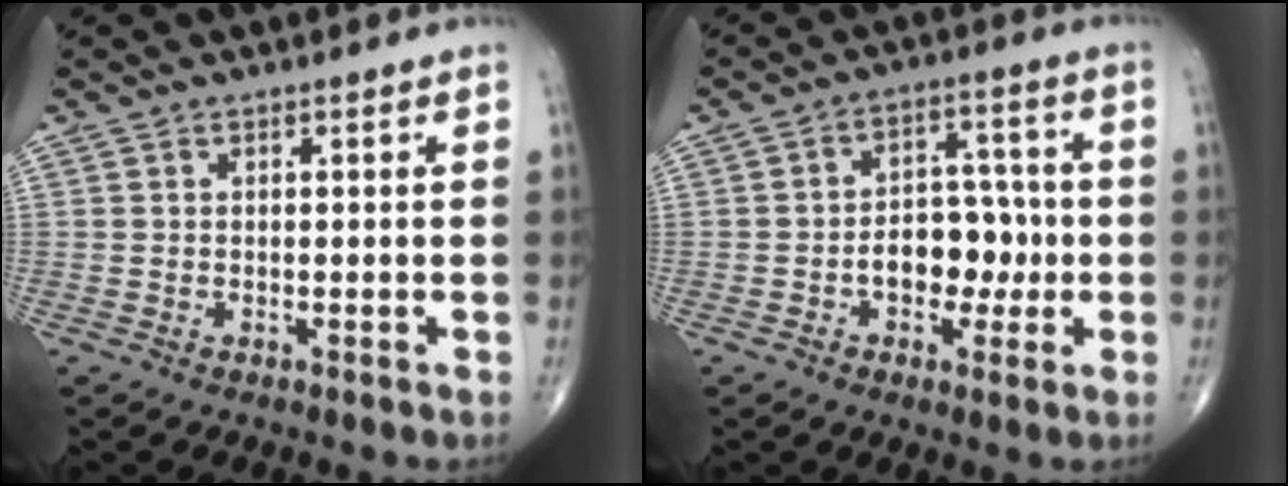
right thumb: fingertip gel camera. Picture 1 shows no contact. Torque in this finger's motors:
{"motor_torque": [0.20, 0.11, 0.89, -0.03, 0.05]}